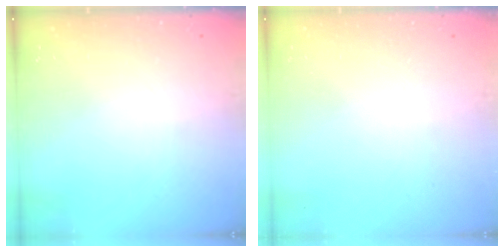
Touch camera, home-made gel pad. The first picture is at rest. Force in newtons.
{"total": 0.0}